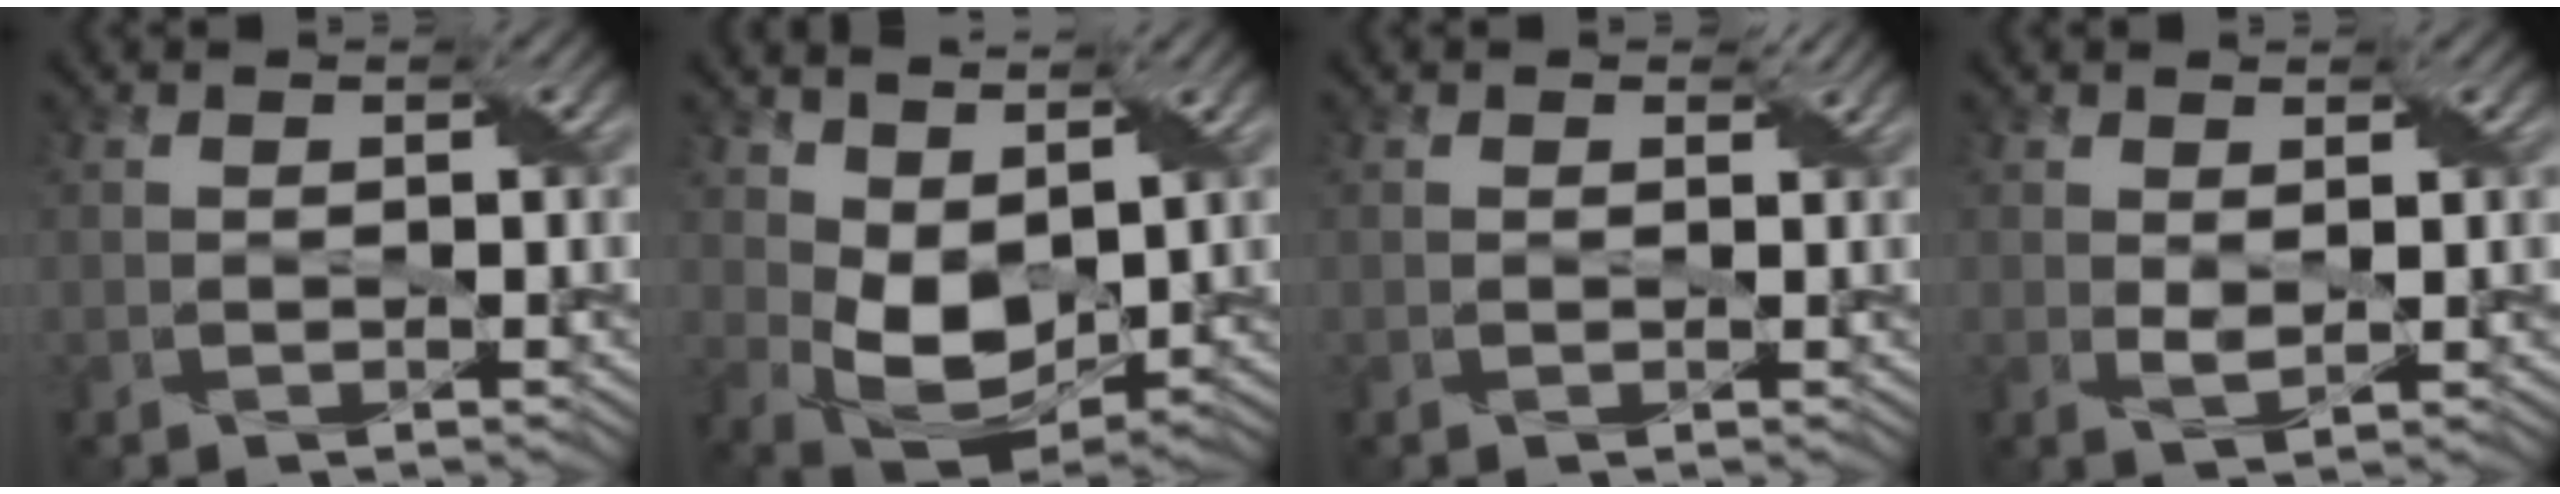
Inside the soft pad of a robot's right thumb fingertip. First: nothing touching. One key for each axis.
{"total": 7.9, "fx": 2.7, "fy": 4.7, "fz": 5.7, "tx": -0.129, "ty": -0.005, "tz": 0.053}
{"total": 0.8, "fx": 0.5, "fy": 0.4, "fz": 0.4, "tx": -0.007, "ty": -0.002, "tz": 0.010}
{"total": 1.8, "fx": 0.8, "fy": 0.9, "fz": 1.3, "tx": -0.030, "ty": -0.003, "tz": 0.018}